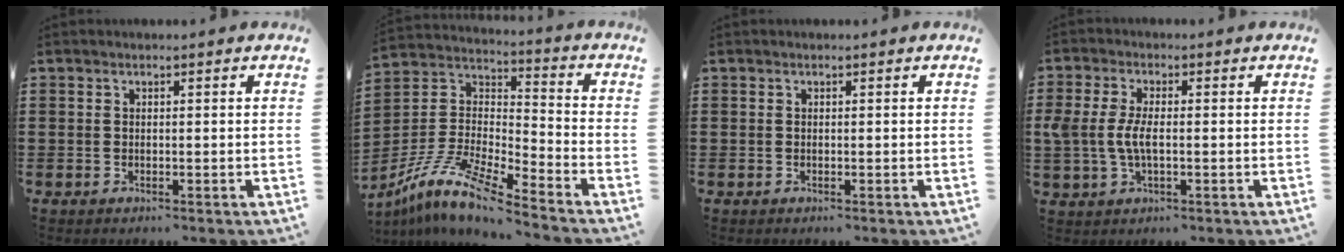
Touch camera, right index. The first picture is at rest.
{"total": 10.5, "force": [-8.6, 1.3, 5.8], "torque": [-0.140, 0.000, -0.182]}
{"total": 0.0}
{"total": 4.8, "force": [-0.4, 2.2, 4.3], "torque": [-0.113, -0.009, -0.019]}